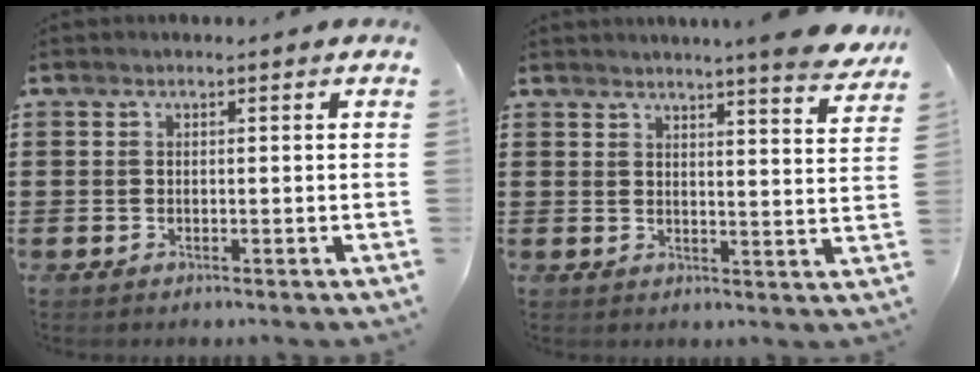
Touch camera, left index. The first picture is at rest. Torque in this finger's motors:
{"motor_torque": [1.07, -1.07, 0.29, 0.09]}